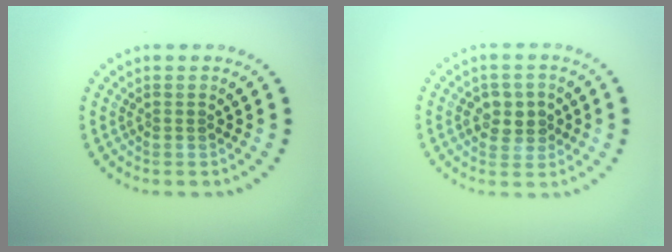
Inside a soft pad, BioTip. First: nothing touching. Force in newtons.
{"total": 2.8, "press": 2.8, "slide": 0.4}